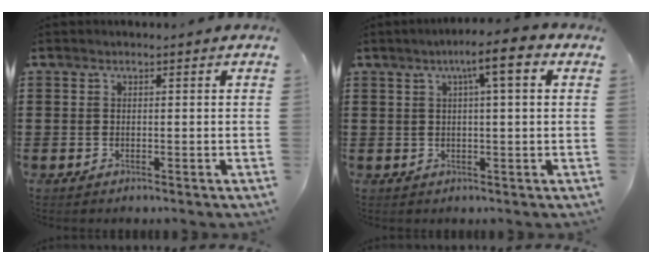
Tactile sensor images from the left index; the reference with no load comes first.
{"total": 3.8, "force": [1.5, 0.2, 3.5], "torque": [-0.063, 0.001, 0.020]}